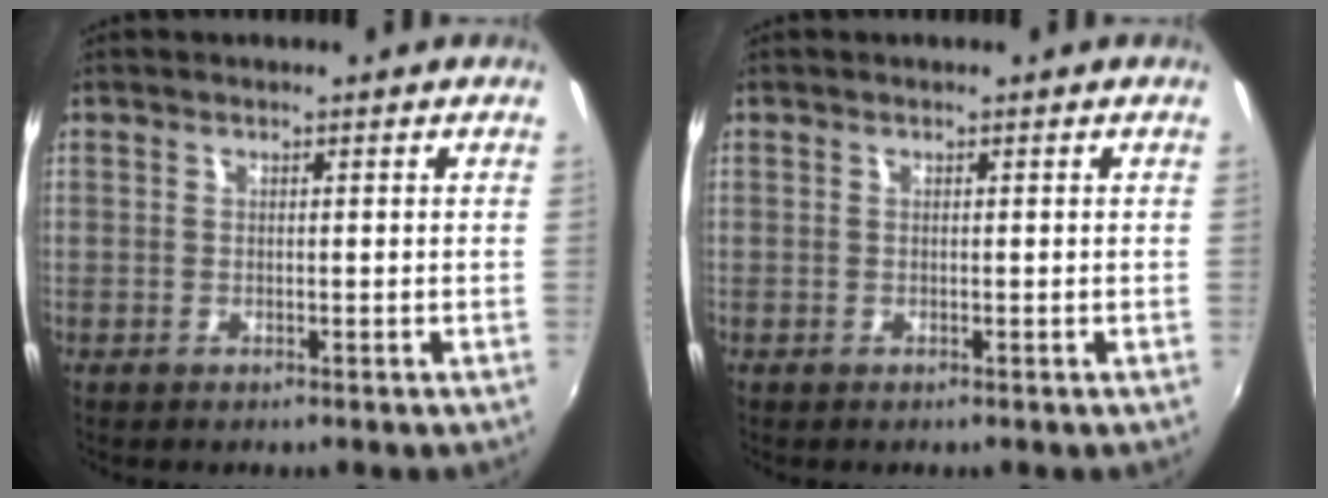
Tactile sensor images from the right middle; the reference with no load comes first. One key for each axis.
{"total": 0.0}